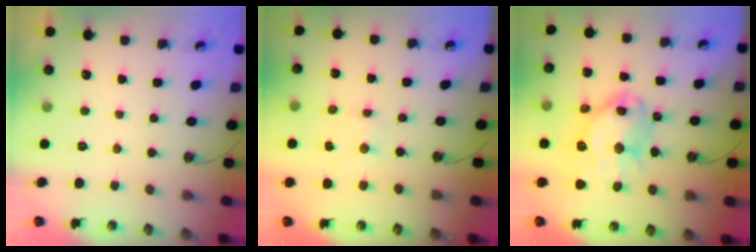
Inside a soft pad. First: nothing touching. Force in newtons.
{"total": 2.3, "press": 2.3, "slide": 0.4}
{"total": 16.6, "press": 16.5, "slide": 2.0}